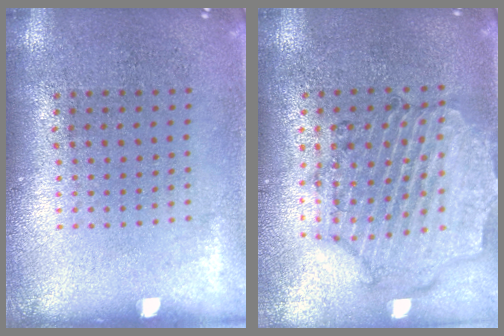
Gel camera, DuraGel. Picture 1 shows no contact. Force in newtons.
{"total": 1.6, "press": 1.6, "slide": 0.3}